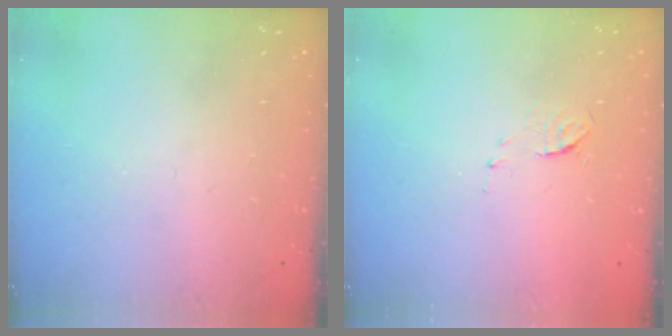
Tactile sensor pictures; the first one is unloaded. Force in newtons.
{"total": 4.1, "press": 4.1, "slide": 0.2}